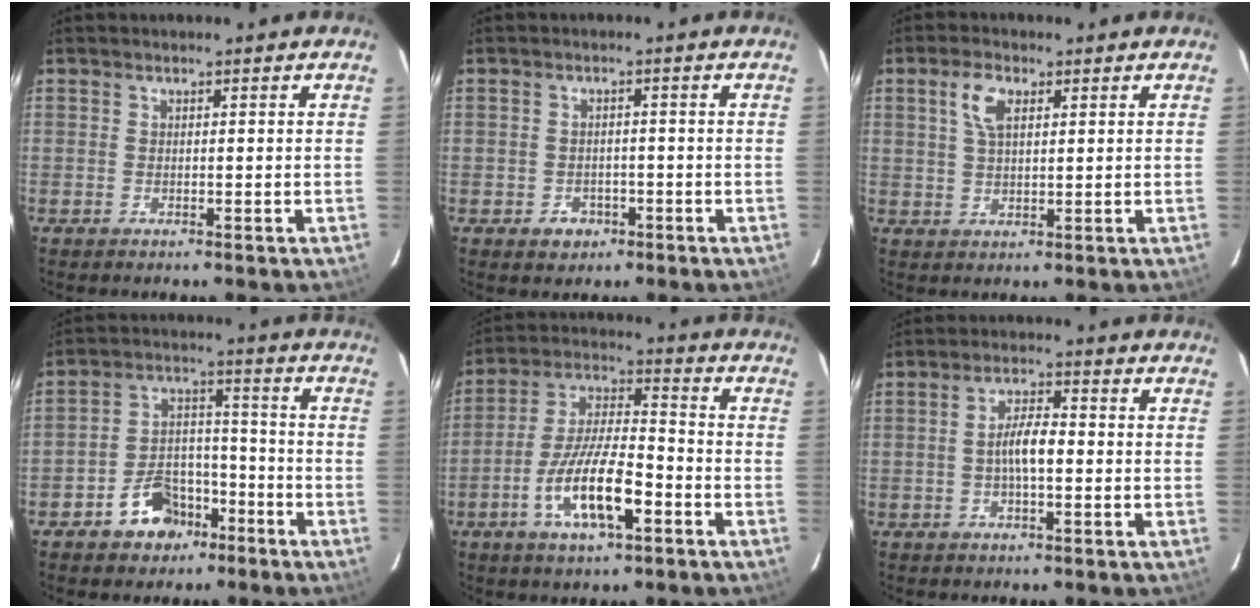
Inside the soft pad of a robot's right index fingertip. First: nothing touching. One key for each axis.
{"total": 3.5, "fx": -1.7, "fy": 3.0, "fz": 0.8, "tx": -0.022, "ty": 0.006, "tz": -0.018}
{"total": 4.9, "fx": 2.0, "fy": 2.4, "fz": 3.8, "tx": -0.073, "ty": 0.010, "tz": 0.039}
{"total": 9.8, "fx": -6.2, "fy": 6.4, "fz": 4.2, "tx": -0.084, "ty": 0.034, "tz": -0.089}
{"total": 13.9, "fx": -6.0, "fy": 4.1, "fz": 11.8, "tx": -0.241, "ty": -0.006, "tz": -0.109}
{"total": 4.8, "fx": -0.8, "fy": 1.4, "fz": 4.5, "tx": -0.084, "ty": 0.009, "tz": -0.015}